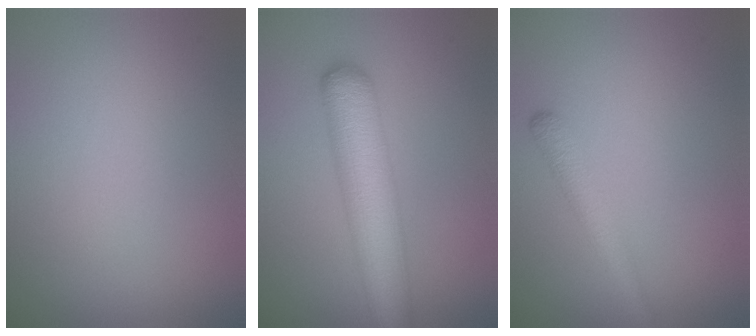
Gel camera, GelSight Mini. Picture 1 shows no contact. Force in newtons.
{"total": 7.6, "press": 7.6, "slide": 0.3}
{"total": 2.3, "press": 2.3, "slide": 0.0}